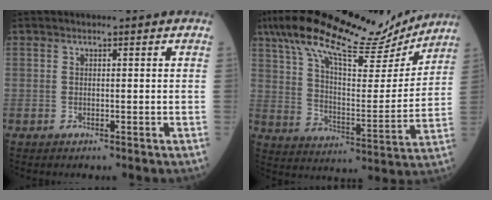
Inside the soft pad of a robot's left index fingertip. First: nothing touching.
{"total": 22.6, "force": [18.6, 5.1, 11.8], "torque": [-0.207, 0.020, 0.285]}